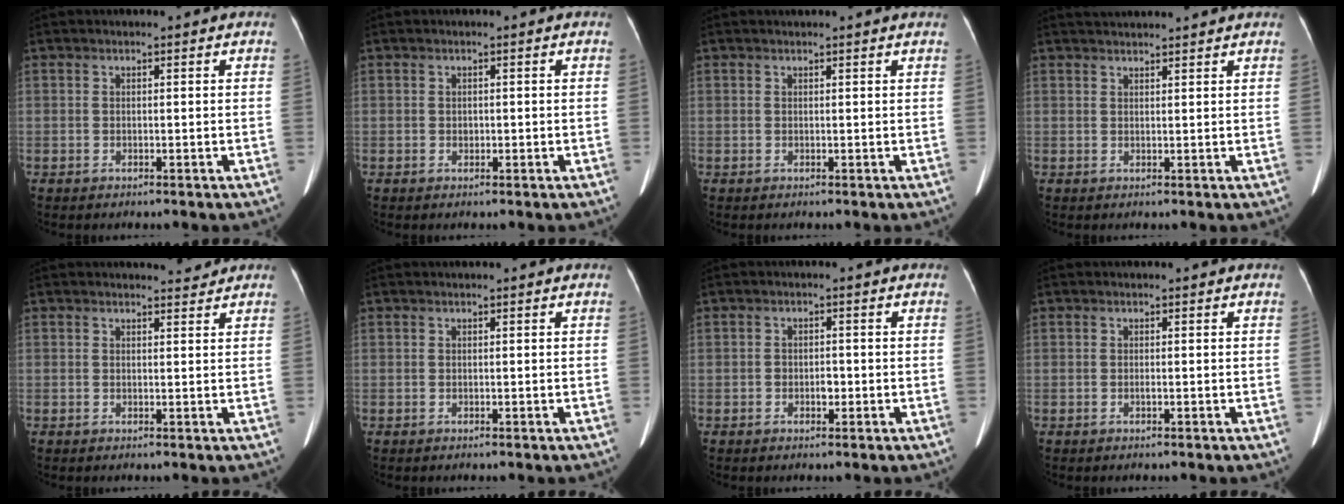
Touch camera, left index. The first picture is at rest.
{"total": 0.7, "force": [-0.1, 0.6, 0.3], "torque": [-0.005, 0.002, -0.002]}
{"total": 2.9, "force": [2.7, -0.4, 1.0], "torque": [-0.013, 0.018, 0.031]}
{"total": 5.2, "force": [5.1, -0.3, 1.3], "torque": [-0.019, 0.032, 0.072]}
{"total": 1.5, "force": [1.5, 0.0, -0.2], "torque": [-0.004, -0.011, 0.021]}
{"total": 0.0}
{"total": 1.7, "force": [-0.6, 1.1, 1.1], "torque": [-0.016, 0.004, -0.008]}
{"total": 0.0}